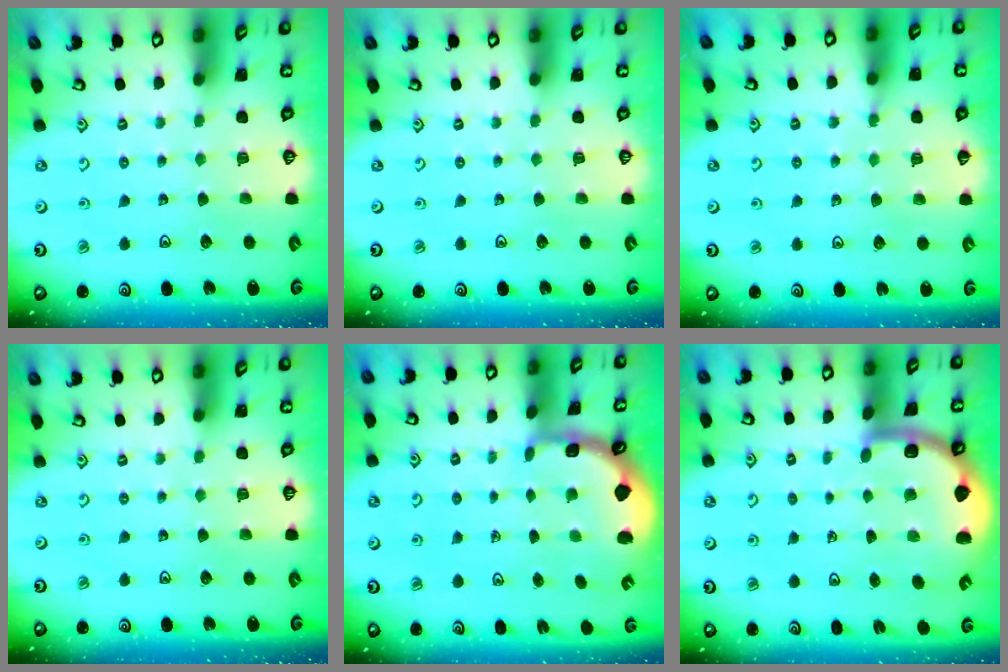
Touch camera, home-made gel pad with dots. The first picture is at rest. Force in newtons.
{"total": 0.0}
{"total": 5.9, "press": 5.7, "slide": 1.4}
{"total": 0.0}
{"total": 1.8, "press": 1.8, "slide": 0.3}
{"total": 6.2, "press": 5.9, "slide": 1.9}